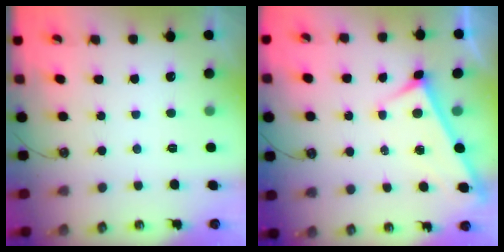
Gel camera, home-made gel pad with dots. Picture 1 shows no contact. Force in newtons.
{"total": 3.2, "press": 3.2, "slide": 0.3}